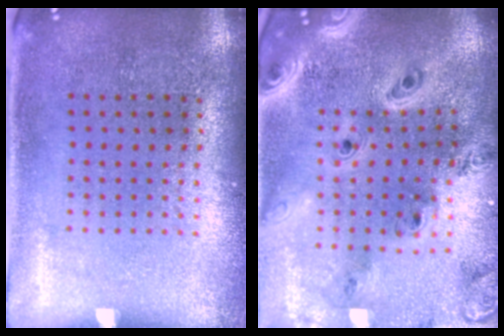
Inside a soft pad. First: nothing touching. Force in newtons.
{"total": 4.1, "press": 3.0, "slide": 2.7}